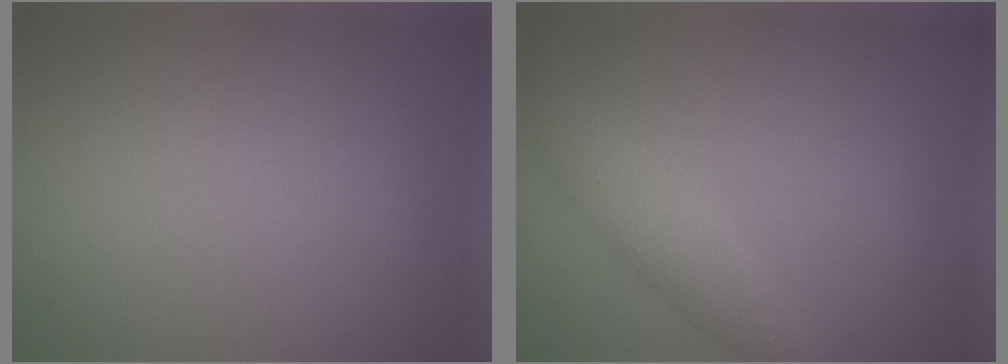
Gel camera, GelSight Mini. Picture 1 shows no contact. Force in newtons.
{"total": 2.7, "press": 2.7, "slide": 0.1}